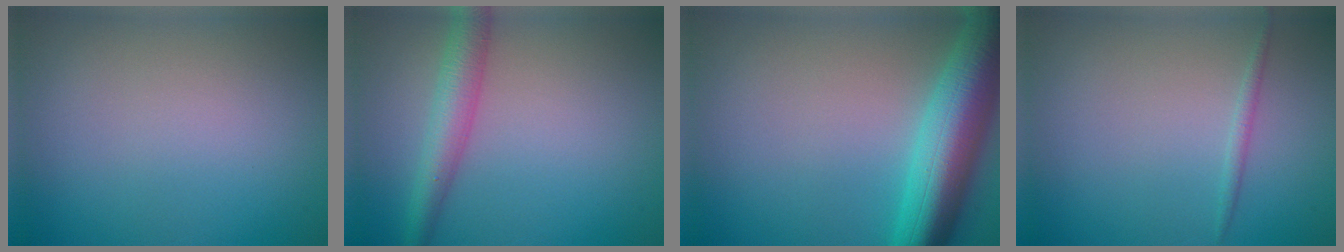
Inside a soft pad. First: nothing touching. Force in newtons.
{"total": 4.0, "press": 4.0, "slide": 0.1}
{"total": 8.9, "press": 8.9, "slide": 0.3}
{"total": 0.8, "press": 0.8, "slide": 0.0}